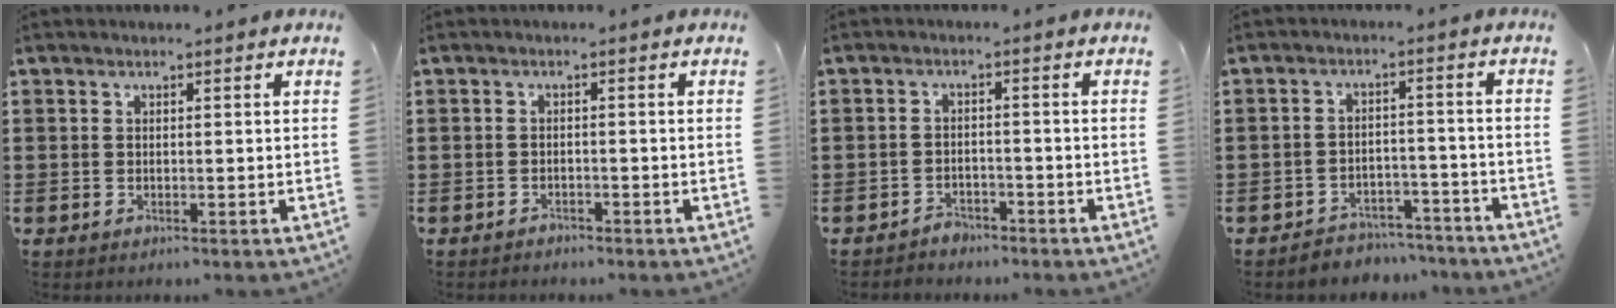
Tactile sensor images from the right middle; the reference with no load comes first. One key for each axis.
{"total": 1.1, "fx": -1.0, "fy": 0.2, "fz": 0.0, "tx": -0.004, "ty": 0.002, "tz": -0.023}
{"total": 2.3, "fx": -2.2, "fy": 0.6, "fz": 0.0, "tx": -0.007, "ty": 0.002, "tz": -0.049}
{"total": 4.1, "fx": -4.0, "fy": 0.8, "fz": -0.1, "tx": -0.004, "ty": 0.004, "tz": -0.087}